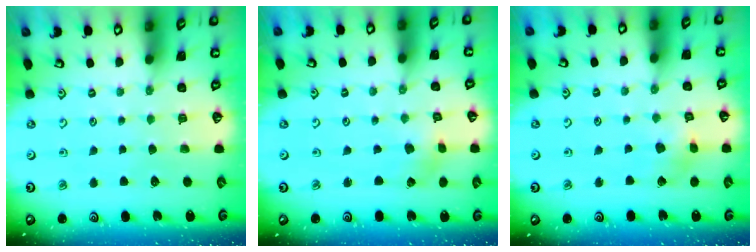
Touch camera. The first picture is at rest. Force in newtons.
{"total": 1.4, "press": 1.4, "slide": 0.2}
{"total": 4.1, "press": 4.1, "slide": 0.5}